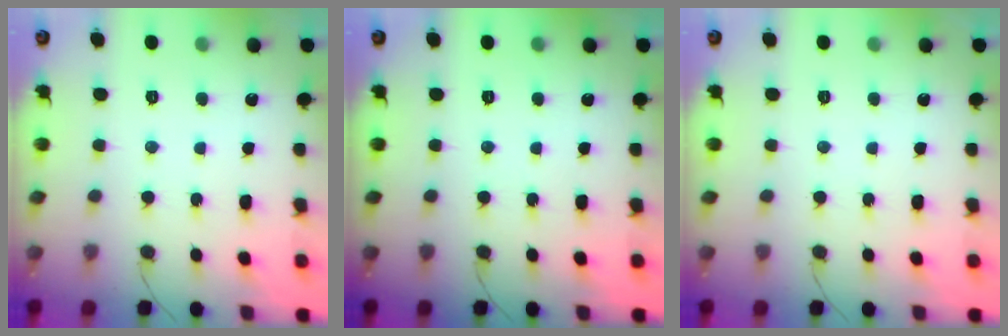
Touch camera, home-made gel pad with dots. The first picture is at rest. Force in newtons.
{"total": 0.0}
{"total": 0.0}